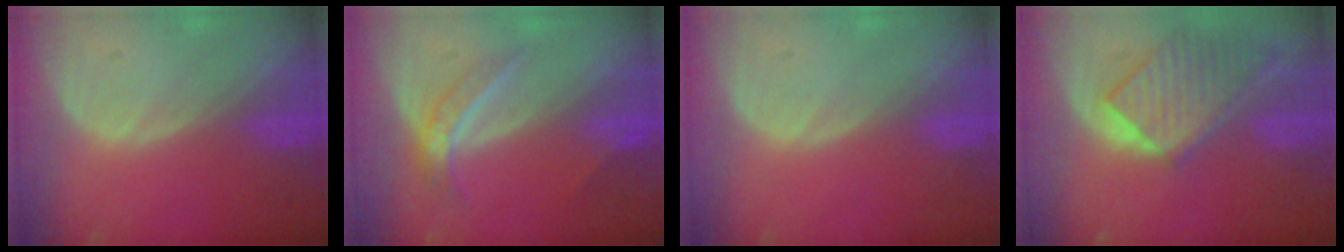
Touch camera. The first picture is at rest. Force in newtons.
{"total": 4.6, "press": 4.0, "slide": 2.3}
{"total": 0.0}
{"total": 9.3, "press": 8.1, "slide": 4.6}